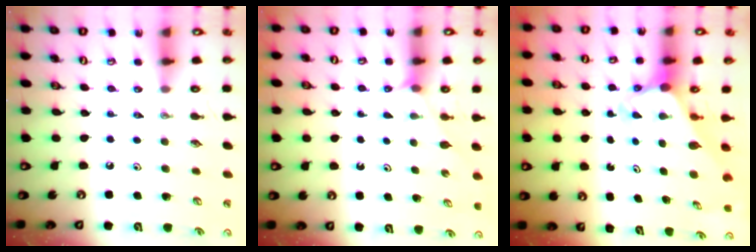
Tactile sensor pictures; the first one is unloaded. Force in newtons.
{"total": 2.2, "press": 2.2, "slide": 0.4}
{"total": 3.7, "press": 3.7, "slide": 0.3}